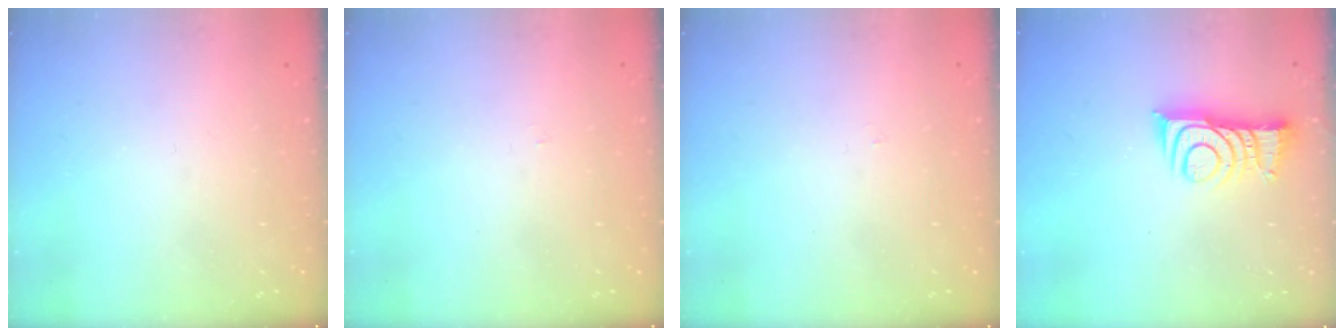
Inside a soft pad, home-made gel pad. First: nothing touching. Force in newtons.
{"total": 2.2, "press": 2.2, "slide": 0.3}
{"total": 2.2, "press": 2.2, "slide": 0.3}
{"total": 10.0, "press": 9.9, "slide": 1.0}